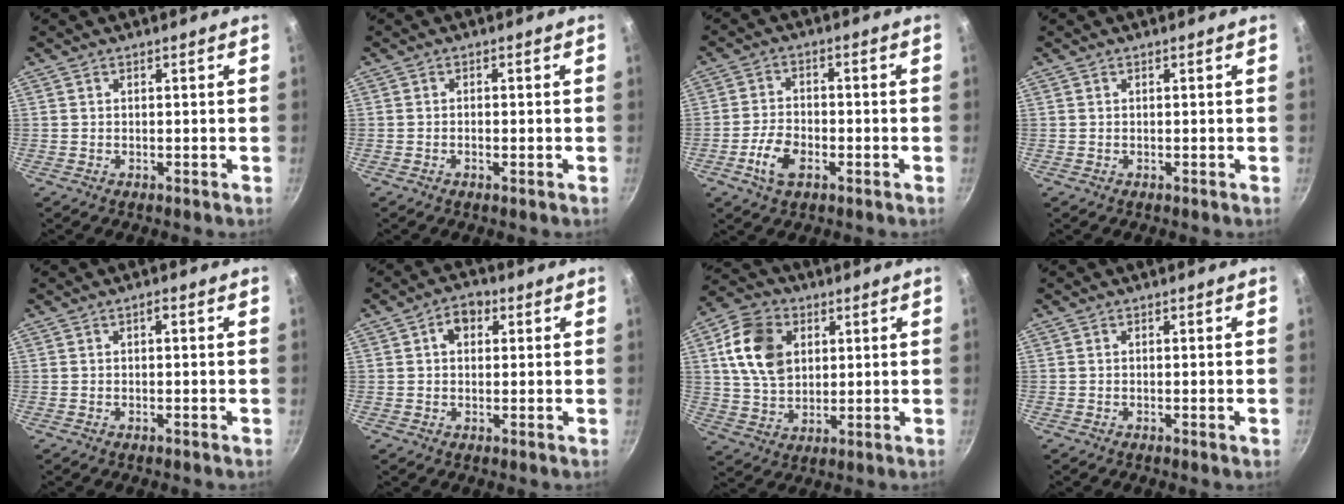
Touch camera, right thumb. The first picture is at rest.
{"total": 1.2, "force": [-0.3, 0.3, 1.1], "torque": [-0.025, 0.001, -0.008]}
{"total": 6.8, "force": [-2.7, 3.7, 5.0], "torque": [-0.095, 0.016, -0.052]}
{"total": 0.0}
{"total": 1.1, "force": [0.0, 0.3, 1.1], "torque": [-0.027, 0.004, 0.000]}
{"total": 4.9, "force": [1.5, 3.6, 3.0], "torque": [-0.024, 0.006, 0.016]}
{"total": 13.2, "force": [3.6, 9.6, 8.2], "torque": [-0.128, -0.003, 0.062]}
{"total": 0.9, "force": [-0.3, -0.2, 0.9], "torque": [-0.020, 0.000, -0.005]}